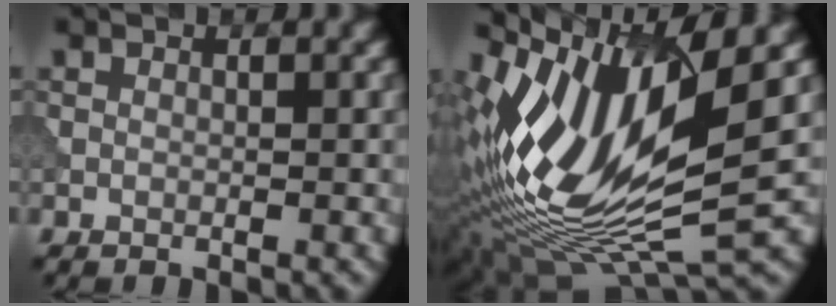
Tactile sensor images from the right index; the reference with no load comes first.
{"total": 13.1, "force": [2.2, 4.5, 12.1], "torque": [-0.238, 0.002, 0.048]}